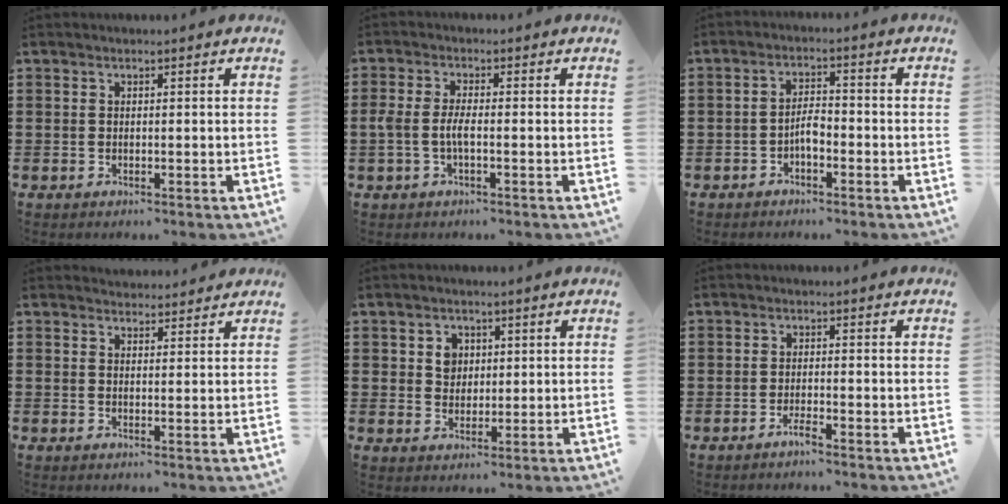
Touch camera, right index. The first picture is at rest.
{"total": 3.3, "force": [-0.9, 0.9, 3.0], "torque": [-0.076, -0.005, -0.024]}
{"total": 3.1, "force": [-1.5, 1.2, 2.4], "torque": [-0.054, 0.006, -0.033]}
{"total": 2.1, "force": [2.0, 0.5, -0.3], "torque": [0.001, 0.002, 0.039]}
{"total": 3.1, "force": [1.1, 2.7, 1.2], "torque": [-0.026, 0.009, 0.015]}
{"total": 1.8, "force": [-1.5, 0.1, 1.0], "torque": [-0.018, -0.002, -0.027]}